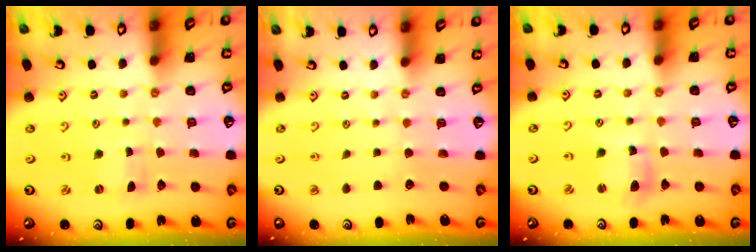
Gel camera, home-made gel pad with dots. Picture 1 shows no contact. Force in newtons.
{"total": 0.0}
{"total": 5.9, "press": 5.8, "slide": 0.6}